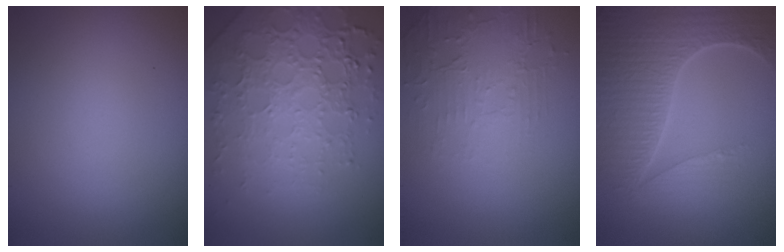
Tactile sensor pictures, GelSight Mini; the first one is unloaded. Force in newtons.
{"total": 7.3, "press": 5.2, "slide": 5.1}
{"total": 2.1, "press": 1.3, "slide": 1.7}
{"total": 7.7, "press": 5.6, "slide": 5.3}